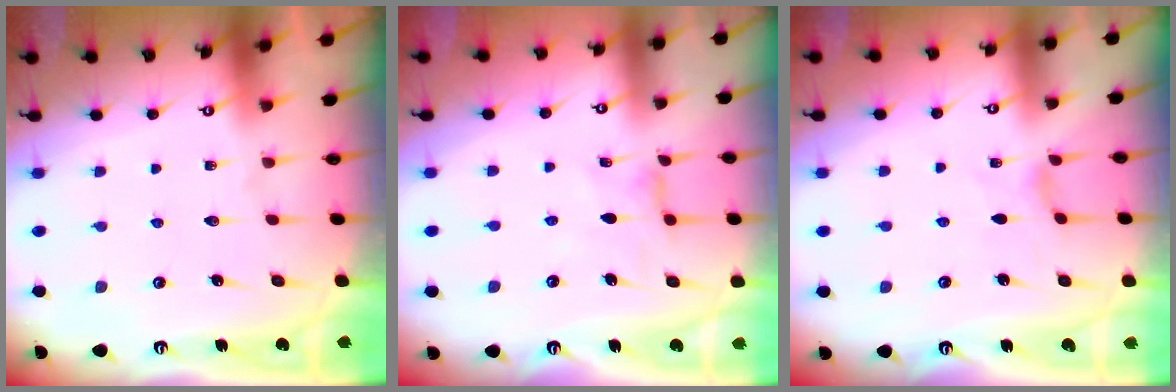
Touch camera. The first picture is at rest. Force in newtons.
{"total": 1.7, "press": 1.7, "slide": 0.4}
{"total": 1.2, "press": 1.2, "slide": 0.3}